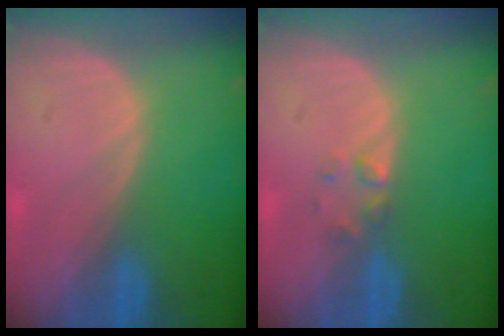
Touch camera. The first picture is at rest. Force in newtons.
{"total": 1.7, "press": 1.7, "slide": 0.2}